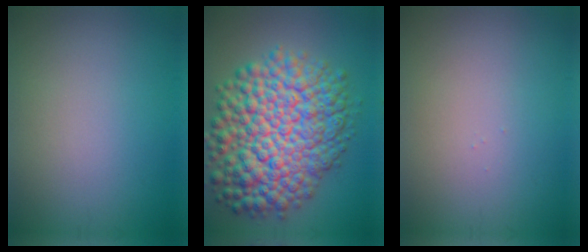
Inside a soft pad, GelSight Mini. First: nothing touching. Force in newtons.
{"total": 12.8, "press": 12.8, "slide": 0.4}
{"total": 0.0}